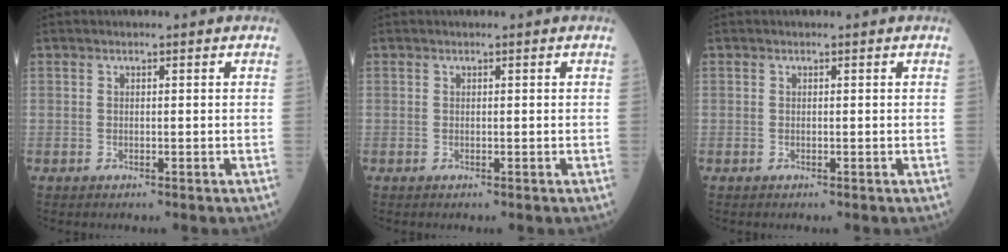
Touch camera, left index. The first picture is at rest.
{"total": 0.0}
{"total": 0.0}